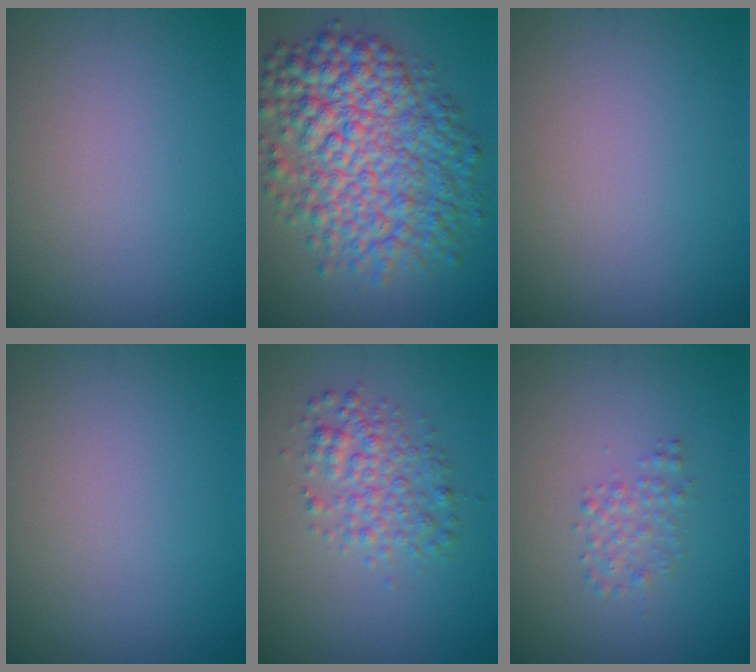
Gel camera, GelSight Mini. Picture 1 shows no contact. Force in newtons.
{"total": 9.9, "press": 9.9, "slide": 0.1}
{"total": 0.0}
{"total": 0.0}
{"total": 3.2, "press": 3.2, "slide": 0.0}
{"total": 1.5, "press": 1.5, "slide": 0.0}